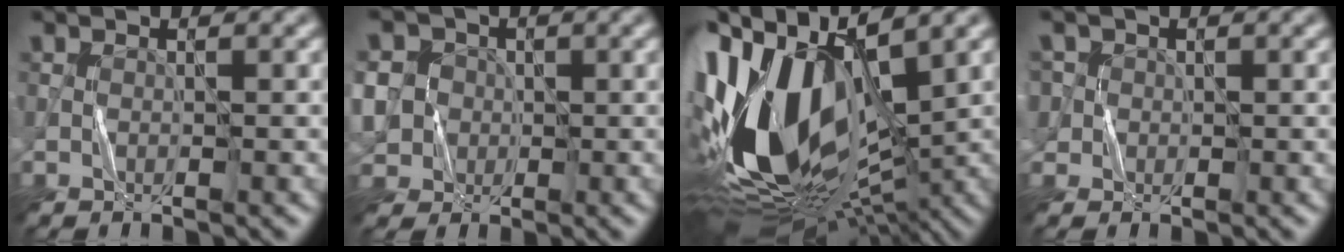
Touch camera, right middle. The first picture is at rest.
{"total": 7.8, "force": [-0.3, 7.2, 2.9], "torque": [-0.071, 0.027, -0.038]}
{"total": 17.0, "force": [0.8, 9.2, 14.2], "torque": [-0.303, 0.008, 0.018]}
{"total": 2.8, "force": [1.0, 2.5, 0.8], "torque": [-0.012, 0.012, 0.011]}